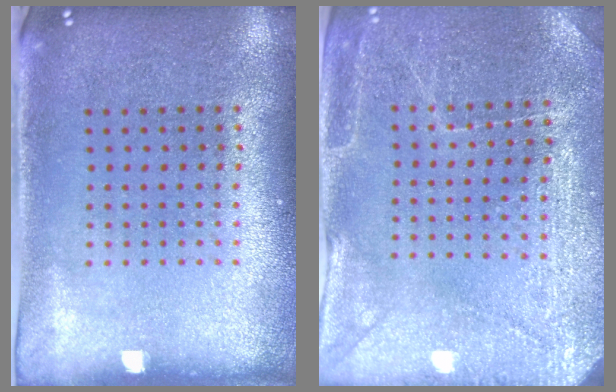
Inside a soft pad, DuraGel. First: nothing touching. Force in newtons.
{"total": 2.9, "press": 2.9, "slide": 0.2}